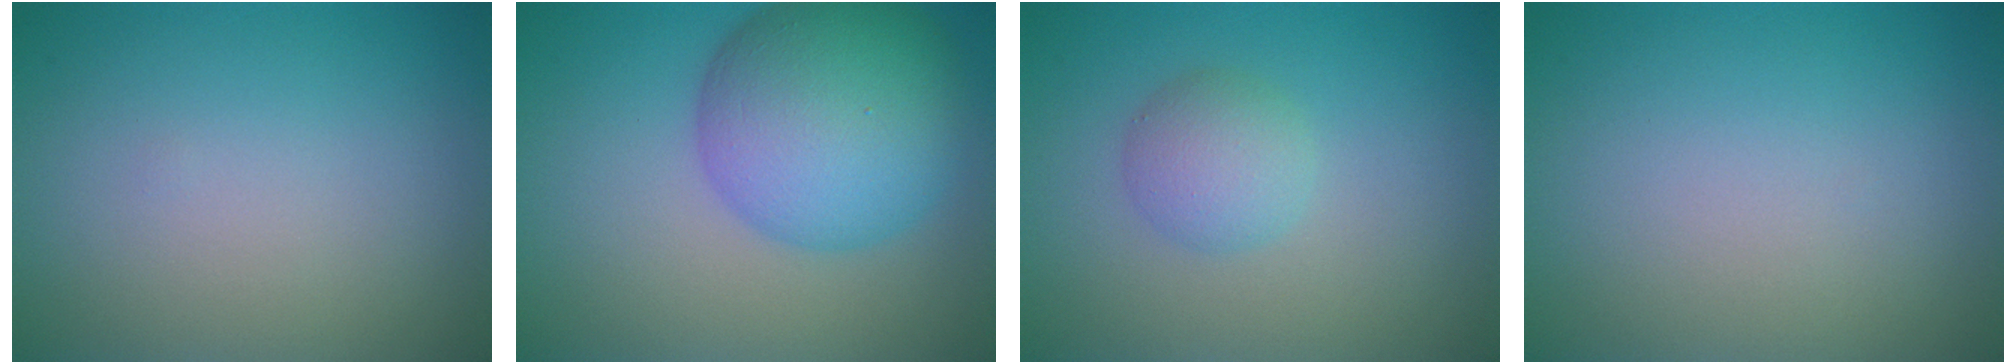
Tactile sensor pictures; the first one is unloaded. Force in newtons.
{"total": 10.0, "press": 10.0, "slide": 0.4}
{"total": 2.6, "press": 2.6, "slide": 0.1}
{"total": 0.0}